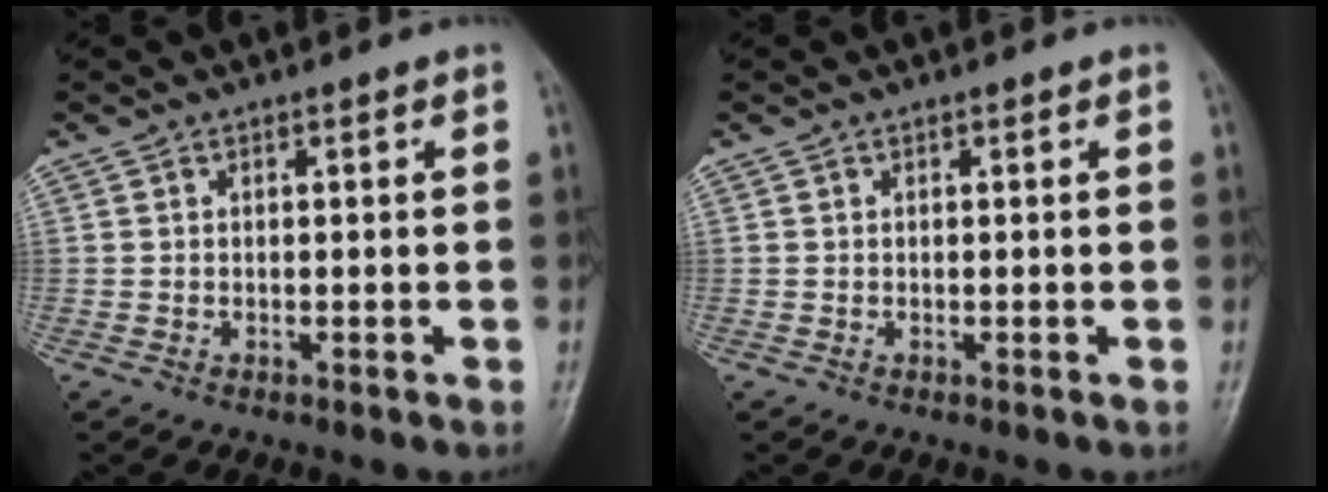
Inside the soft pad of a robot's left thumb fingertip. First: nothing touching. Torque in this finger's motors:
{"motor_torque": [-0.04, 0.05, -0.02, 0.09, 0.01]}